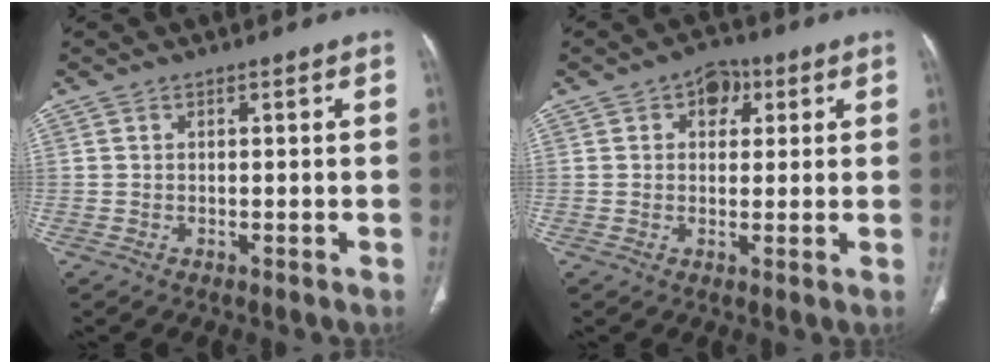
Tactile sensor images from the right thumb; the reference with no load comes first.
{"total": 5.2, "force": [2.0, 3.8, 3.0], "torque": [-0.011, 0.000, 0.022]}